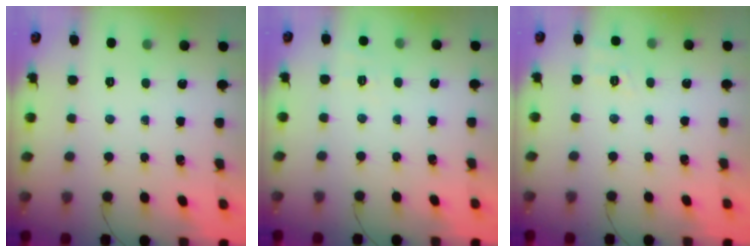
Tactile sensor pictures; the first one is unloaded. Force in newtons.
{"total": 3.0, "press": 2.4, "slide": 1.8}
{"total": 7.6, "press": 7.3, "slide": 2.1}